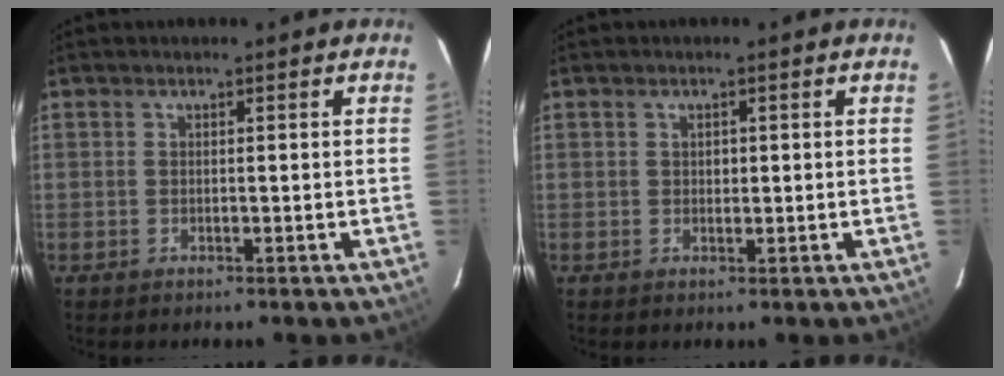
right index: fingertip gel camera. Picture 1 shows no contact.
{"total": 1.1, "force": [0.2, 0.9, 0.5], "torque": [-0.005, 0.003, 0.003]}